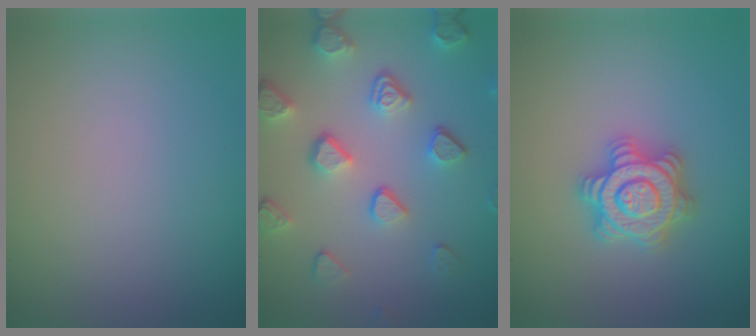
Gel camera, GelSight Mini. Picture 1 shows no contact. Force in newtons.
{"total": 5.0, "press": 3.9, "slide": 3.1}
{"total": 4.8, "press": 4.8, "slide": 0.8}